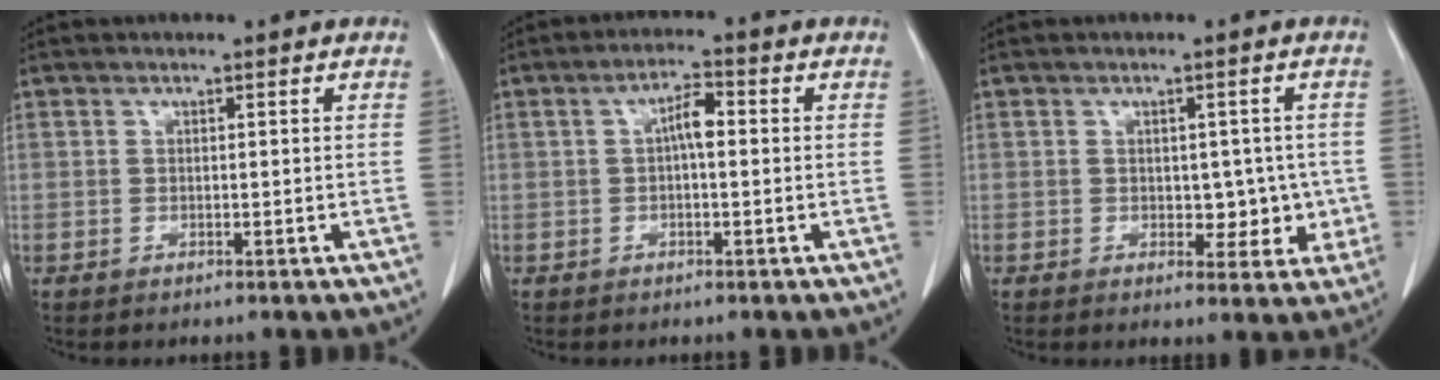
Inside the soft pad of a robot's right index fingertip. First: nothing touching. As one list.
[{"total": 3.5, "force": [0.3, 1.1, 3.3], "torque": [-0.057, 0.013, 0.002]}, {"total": 4.9, "force": [-0.3, 3.3, 3.6], "torque": [-0.026, 0.009, 0.004]}]